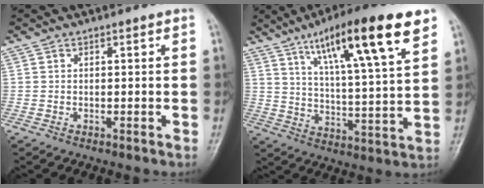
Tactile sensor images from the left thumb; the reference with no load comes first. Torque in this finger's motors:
{"motor_torque": [1.15, 1.15, 1.94, -0.83, 0.41]}